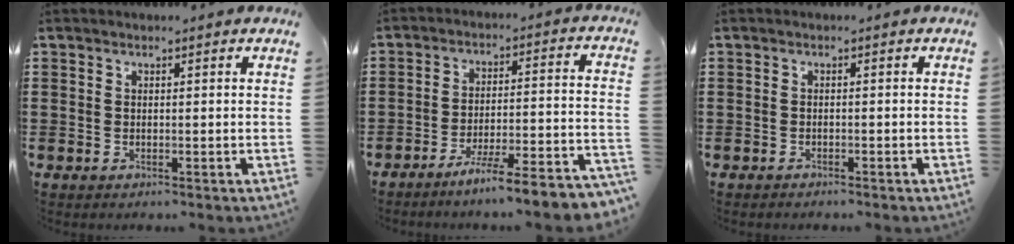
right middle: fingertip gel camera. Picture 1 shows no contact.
{"total": 6.5, "force": [-5.9, -1.1, 2.6], "torque": [-0.039, -0.019, -0.112]}
{"total": 0.9, "force": [-0.8, 0.1, 0.0], "torque": [-0.002, -0.001, -0.018]}